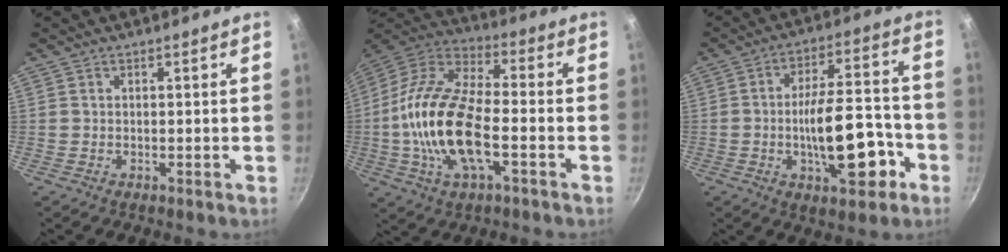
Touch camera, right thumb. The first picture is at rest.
{"total": 19.9, "force": [-4.0, 9.0, 17.2], "torque": [-0.331, 0.033, -0.089]}
{"total": 15.9, "force": [-5.1, 6.6, 13.5], "torque": [-0.178, 0.046, -0.068]}